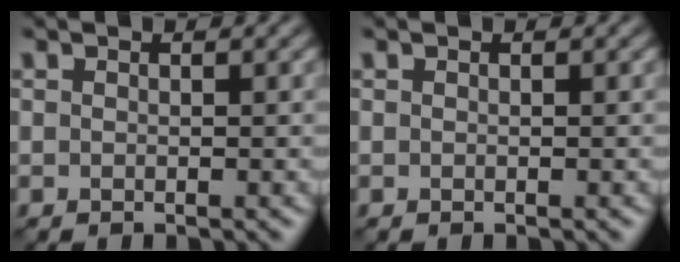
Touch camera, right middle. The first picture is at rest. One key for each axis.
{"total": 0.0}